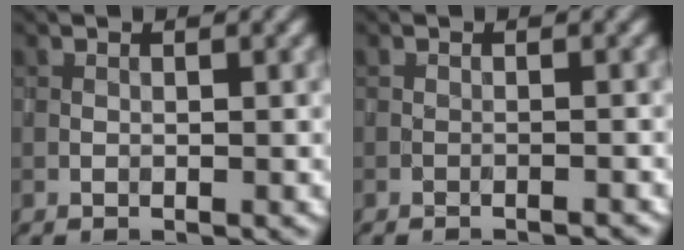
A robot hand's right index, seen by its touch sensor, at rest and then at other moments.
{"total": 1.7, "force": [-1.7, 0.0, 0.3], "torque": [0.002, 0.015, -0.018]}